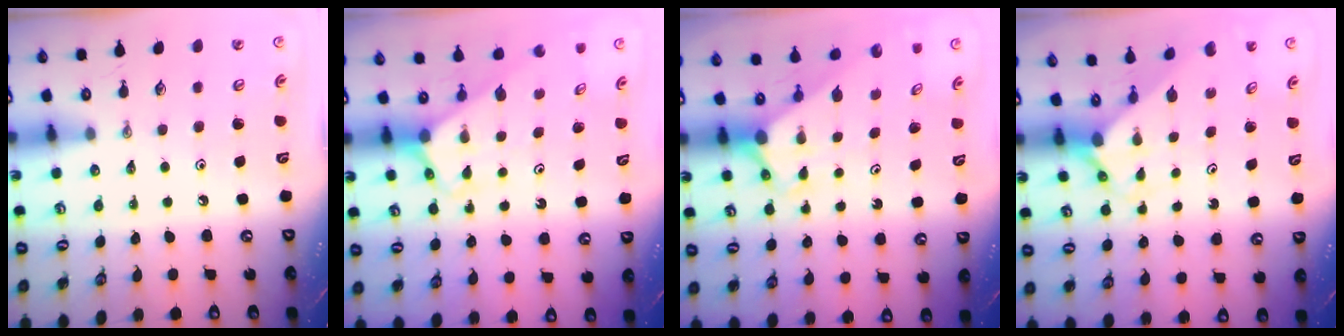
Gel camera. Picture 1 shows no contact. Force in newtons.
{"total": 2.5, "press": 2.5, "slide": 0.1}
{"total": 2.8, "press": 2.8, "slide": 0.1}
{"total": 1.8, "press": 1.8, "slide": 0.2}